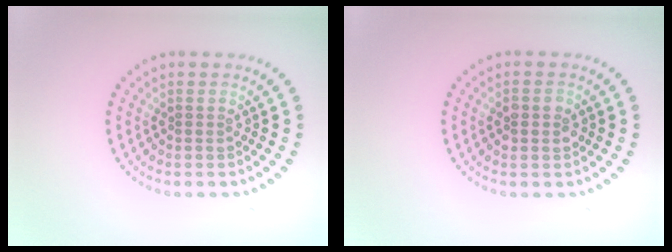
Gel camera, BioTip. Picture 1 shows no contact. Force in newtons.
{"total": 2.0, "press": 2.0, "slide": 0.1}